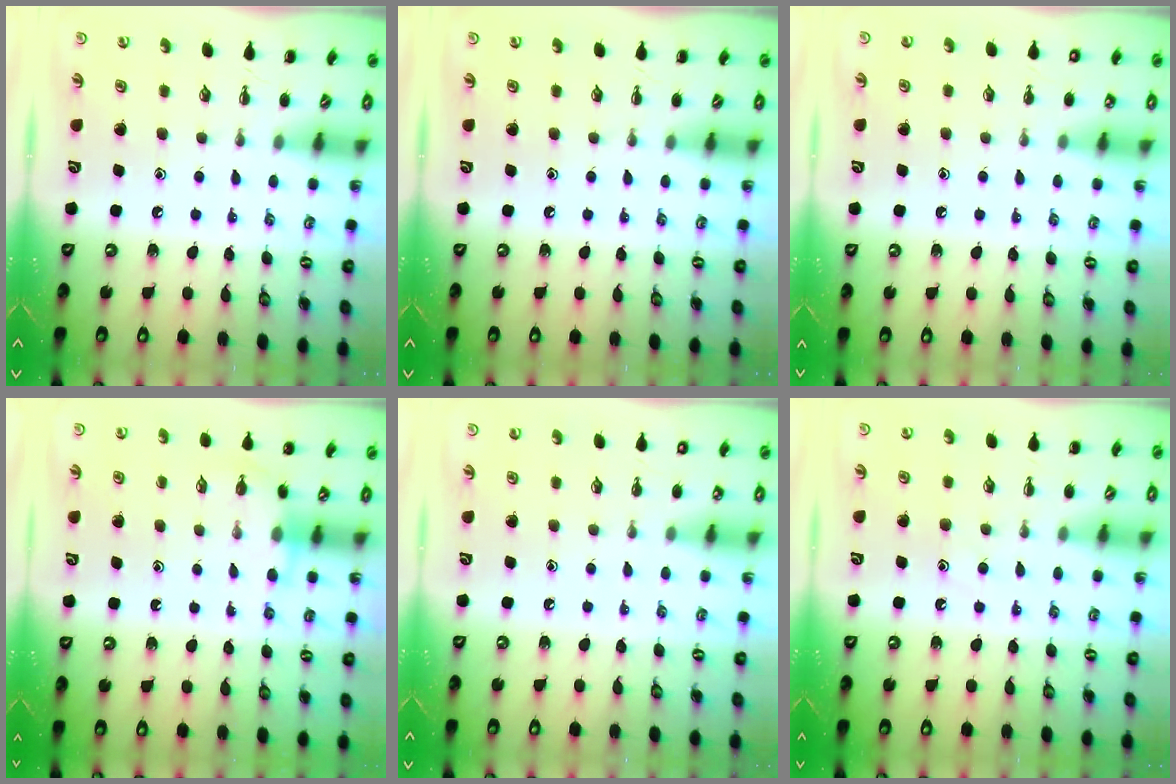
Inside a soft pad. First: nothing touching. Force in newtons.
{"total": 0.0}
{"total": 2.1, "press": 2.0, "slide": 0.6}
{"total": 5.1, "press": 5.1, "slide": 0.5}
{"total": 2.1, "press": 2.0, "slide": 0.6}
{"total": 6.7, "press": 6.6, "slide": 1.0}